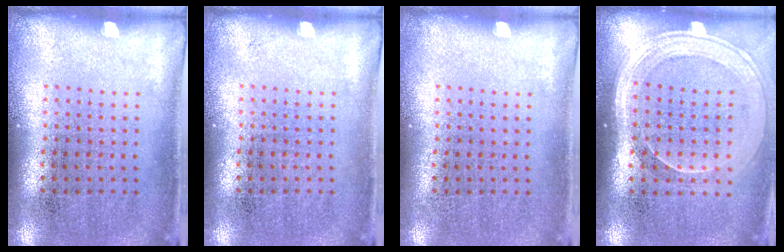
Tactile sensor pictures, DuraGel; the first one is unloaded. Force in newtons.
{"total": 0.0}
{"total": 0.0}
{"total": 1.8, "press": 1.7, "slide": 0.8}